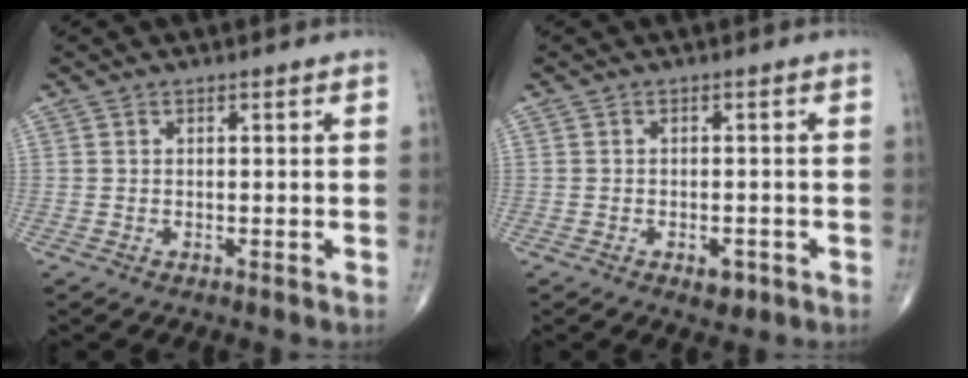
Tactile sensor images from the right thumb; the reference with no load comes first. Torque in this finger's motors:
{"motor_torque": [0.64, 0.61, 0.12, -0.42, 0.04]}